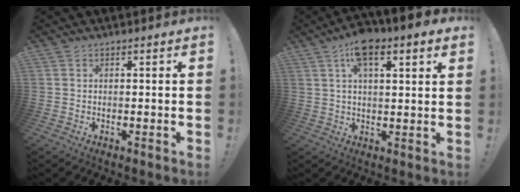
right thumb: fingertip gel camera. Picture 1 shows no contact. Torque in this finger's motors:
{"motor_torque": [-0.60, 2.15, 1.60, 1.17, 0.17]}